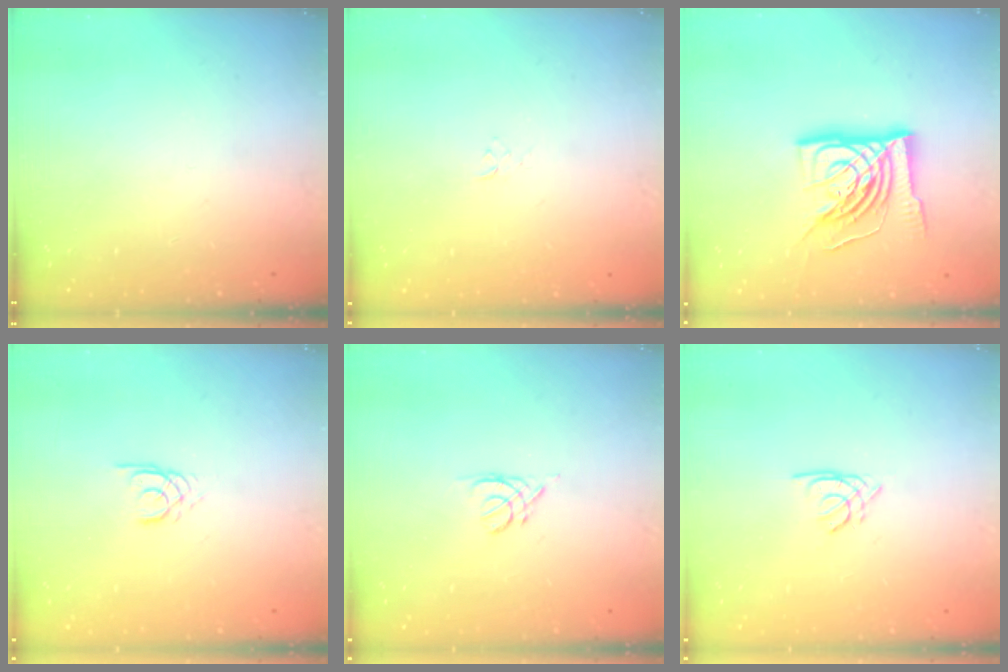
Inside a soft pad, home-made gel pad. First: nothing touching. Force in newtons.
{"total": 3.1, "press": 3.1, "slide": 0.2}
{"total": 17.6, "press": 17.5, "slide": 1.9}
{"total": 2.2, "press": 2.2, "slide": 0.2}
{"total": 2.5, "press": 2.5, "slide": 0.6}
{"total": 1.4, "press": 1.4, "slide": 0.3}